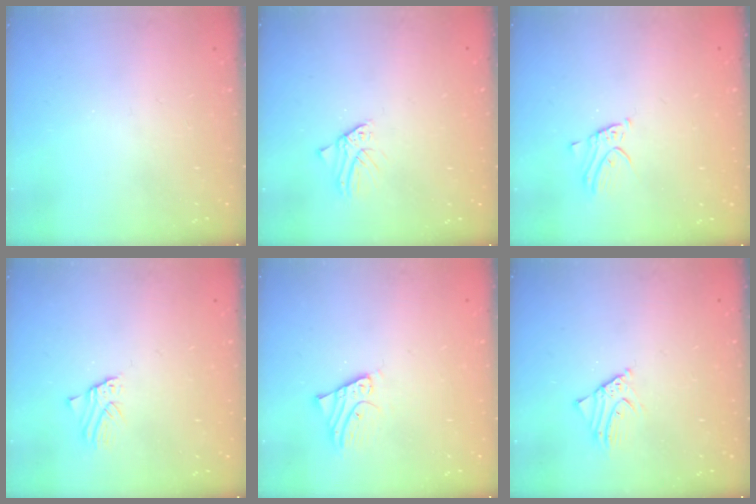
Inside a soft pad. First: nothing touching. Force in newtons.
{"total": 0.0}
{"total": 3.0, "press": 3.0, "slide": 0.1}
{"total": 1.4, "press": 1.4, "slide": 0.1}
{"total": 2.8, "press": 2.8, "slide": 0.2}
{"total": 2.3, "press": 2.3, "slide": 0.2}